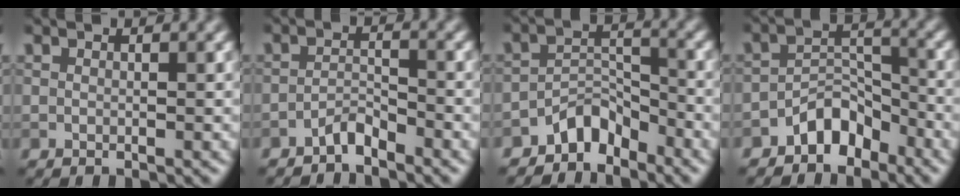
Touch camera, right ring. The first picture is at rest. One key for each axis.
{"total": 1.9, "fx": -1.7, "fy": 0.4, "fz": 0.6, "tx": -0.013, "ty": 0.009, "tz": -0.035}
{"total": 3.6, "fx": -3.0, "fy": 1.7, "fz": 1.1, "tx": -0.010, "ty": 0.015, "tz": -0.060}
{"total": 3.8, "fx": -2.8, "fy": 2.1, "fz": 1.4, "tx": -0.012, "ty": 0.016, "tz": -0.053}